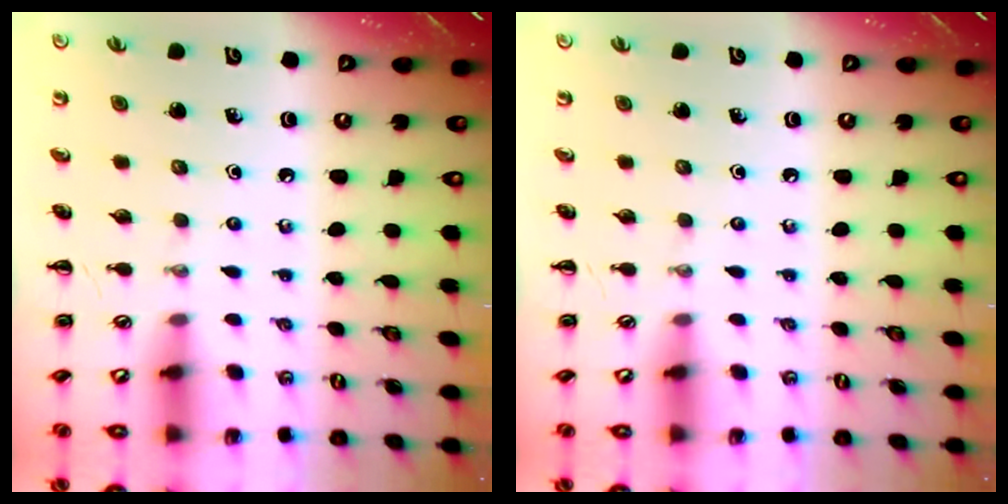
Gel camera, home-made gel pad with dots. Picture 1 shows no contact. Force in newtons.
{"total": 0.0}